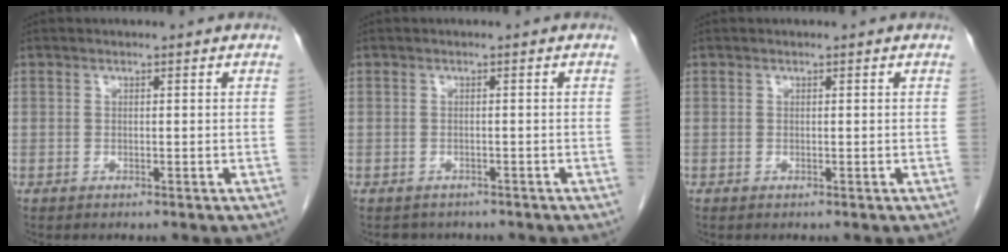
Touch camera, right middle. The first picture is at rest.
{"total": 2.8, "force": [-2.5, 1.4, 0.0], "torque": [-0.007, 0.001, -0.033]}
{"total": 0.0}